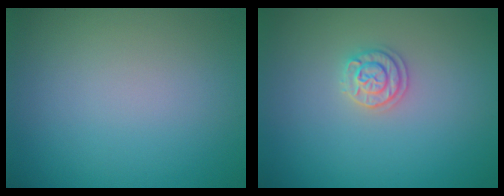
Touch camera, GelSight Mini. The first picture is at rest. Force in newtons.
{"total": 1.9, "press": 1.9, "slide": 0.2}